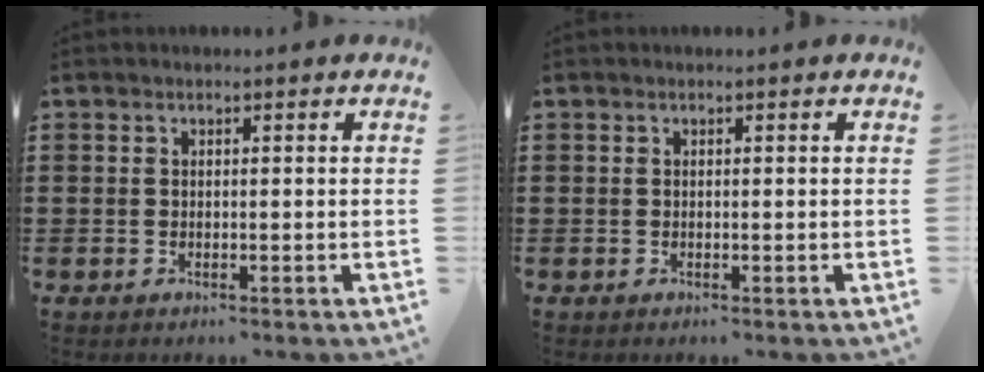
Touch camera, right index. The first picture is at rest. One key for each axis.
{"total": 0.0}